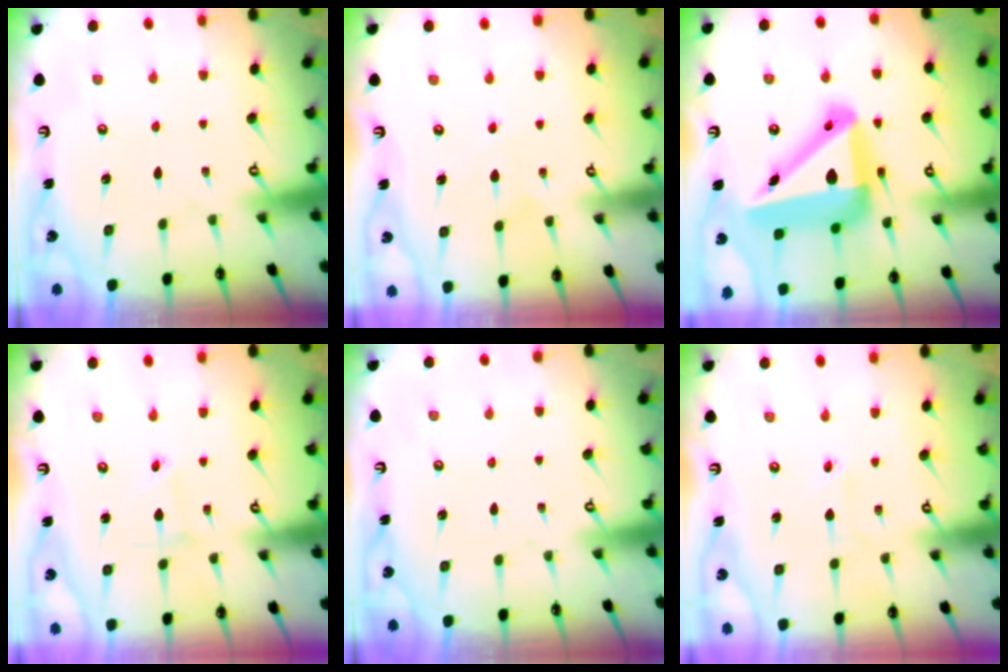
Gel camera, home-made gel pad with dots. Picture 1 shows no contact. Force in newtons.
{"total": 6.0, "press": 6.0, "slide": 0.4}
{"total": 20.5, "press": 20.4, "slide": 2.5}
{"total": 1.9, "press": 1.9, "slide": 0.1}
{"total": 0.0}
{"total": 1.6, "press": 1.3, "slide": 0.9}